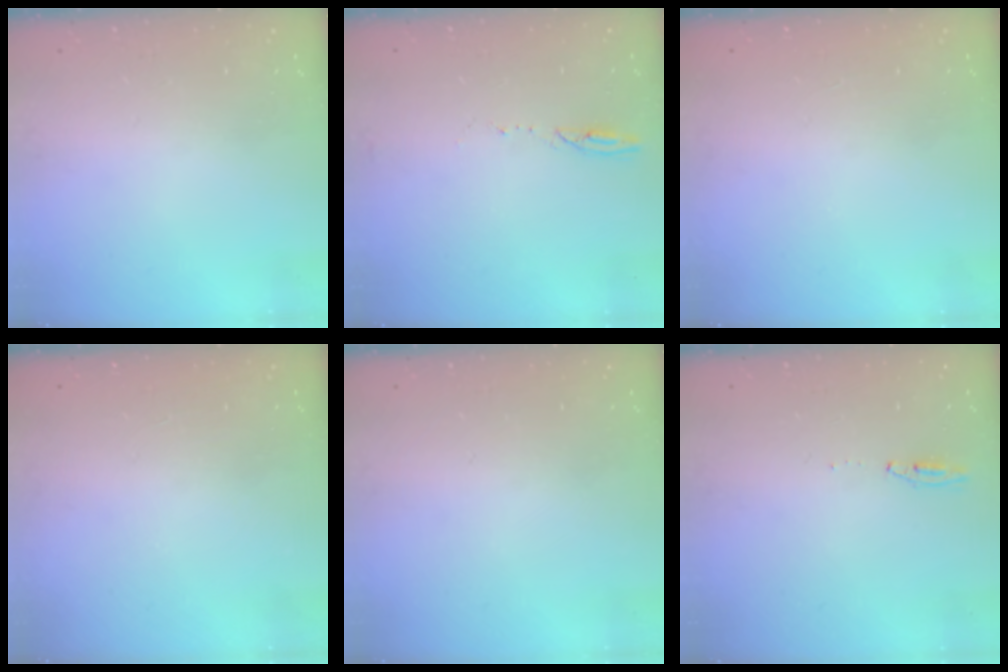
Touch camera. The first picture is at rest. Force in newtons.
{"total": 3.8, "press": 3.8, "slide": 0.4}
{"total": 0.0}
{"total": 0.0}
{"total": 0.0}
{"total": 14.8, "press": 3.9, "slide": 14.3}